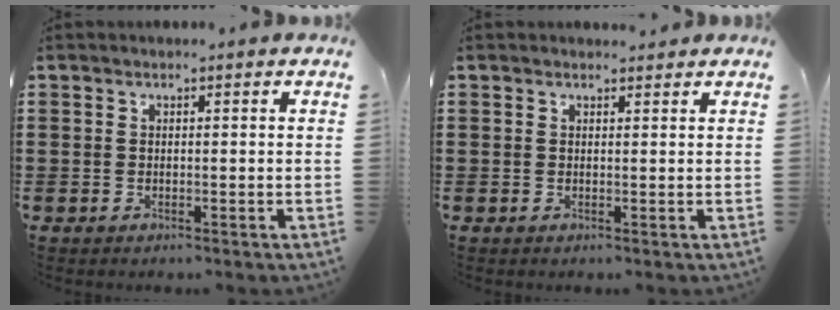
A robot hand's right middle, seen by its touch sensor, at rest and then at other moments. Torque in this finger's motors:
{"motor_torque": [0.37, -0.13, 0.00, 0.00]}